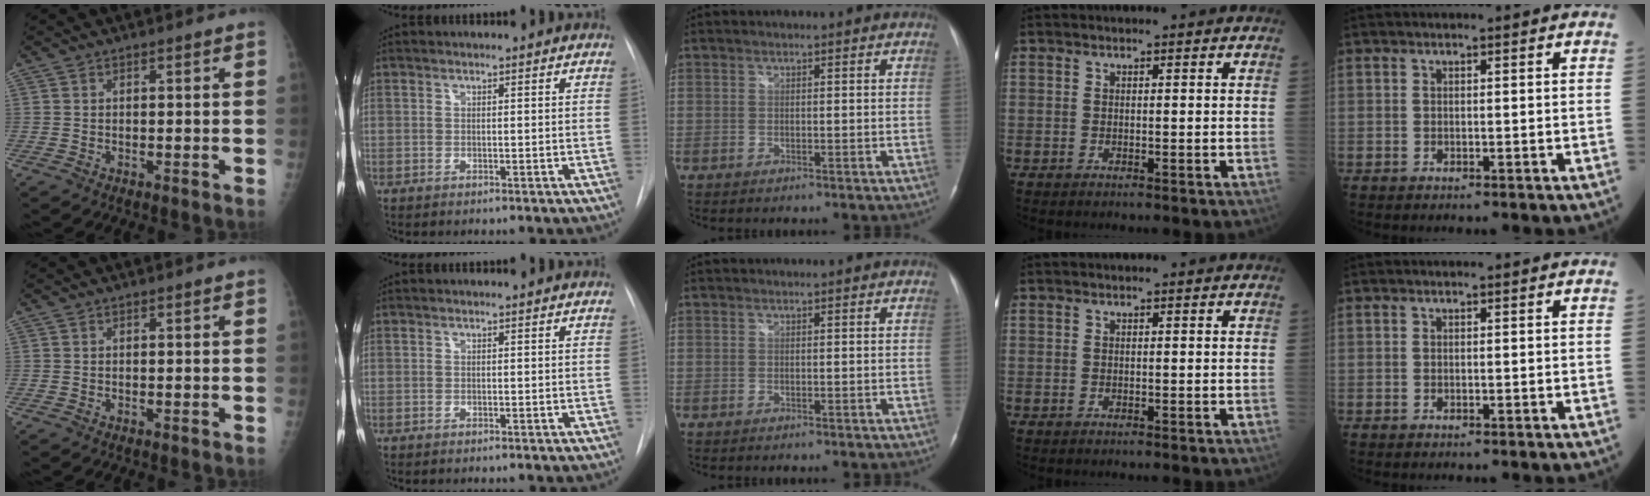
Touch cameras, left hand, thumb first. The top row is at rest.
{}